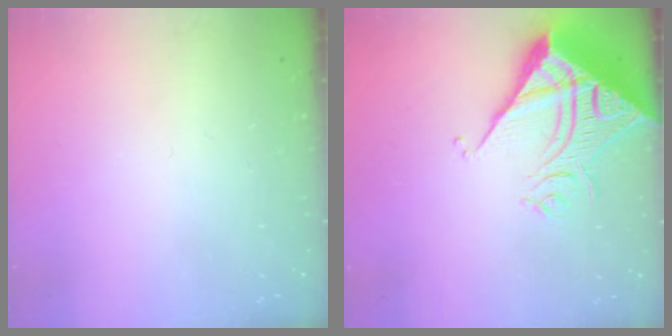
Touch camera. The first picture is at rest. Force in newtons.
{"total": 12.1, "press": 12.0, "slide": 1.2}